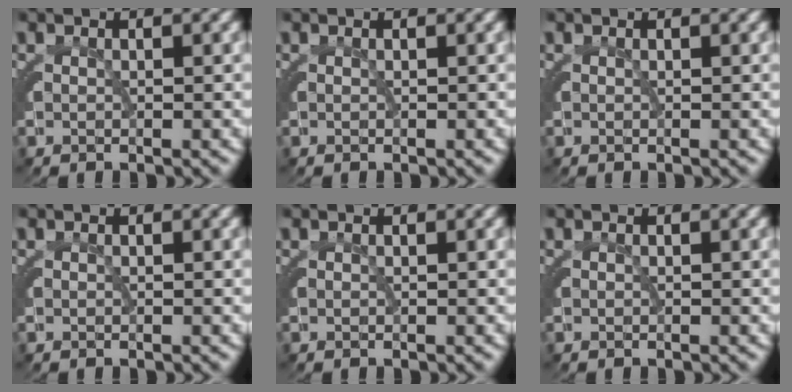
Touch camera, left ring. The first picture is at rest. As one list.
[{"total": 0.0}, {"total": 0.0}, {"total": 0.0}, {"total": 0.0}, {"total": 0.0}]